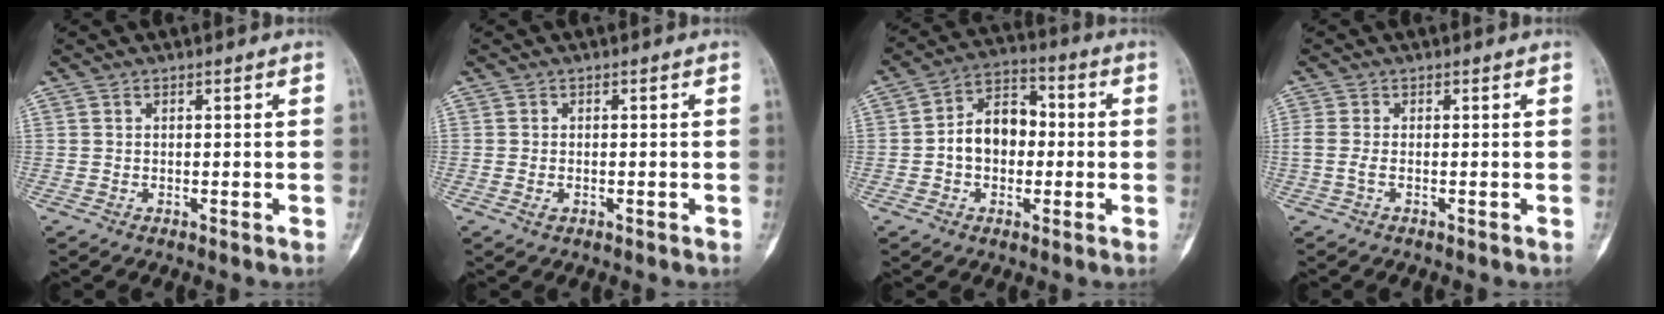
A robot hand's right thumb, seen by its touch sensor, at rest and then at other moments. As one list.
[{"total": 1.0, "force": [-0.3, 0.6, 0.7], "torque": [-0.015, 0.002, -0.006]}, {"total": 10.0, "force": [-0.6, 7.2, 6.9], "torque": [-0.085, 0.033, -0.024]}, {"total": 1.8, "force": [-0.5, 0.5, 1.6], "torque": [-0.048, -0.005, -0.013]}]